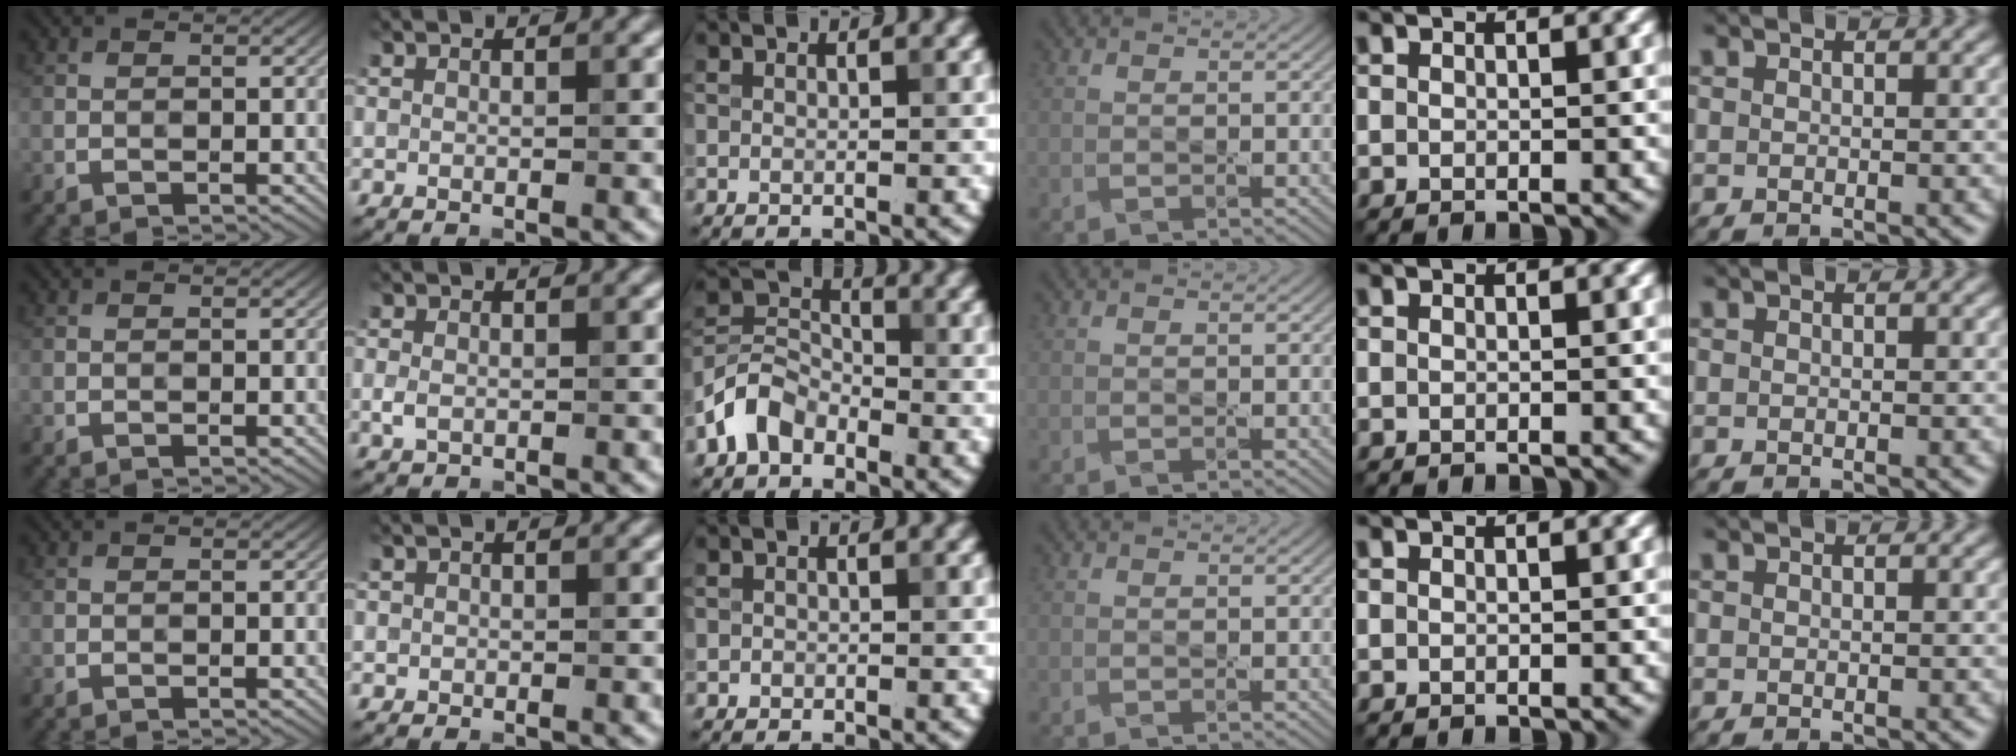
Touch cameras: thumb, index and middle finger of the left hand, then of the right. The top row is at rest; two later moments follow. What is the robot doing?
{"motion": "press", "object": "stapler"}